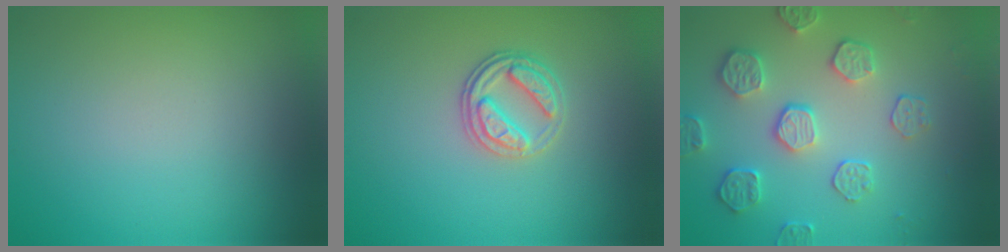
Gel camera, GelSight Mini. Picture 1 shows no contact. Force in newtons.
{"total": 2.7, "press": 2.5, "slide": 0.9}
{"total": 4.2, "press": 3.9, "slide": 1.6}